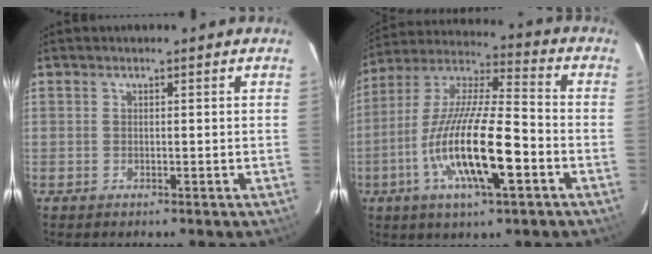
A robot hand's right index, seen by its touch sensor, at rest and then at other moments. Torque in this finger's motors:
{"motor_torque": [1.69, -0.45, 1.06, 0.21]}